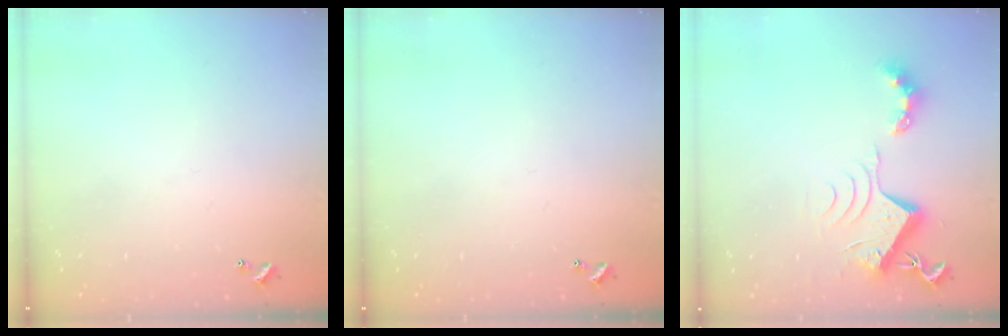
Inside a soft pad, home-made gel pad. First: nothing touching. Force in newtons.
{"total": 0.0}
{"total": 8.5, "press": 8.5, "slide": 0.9}